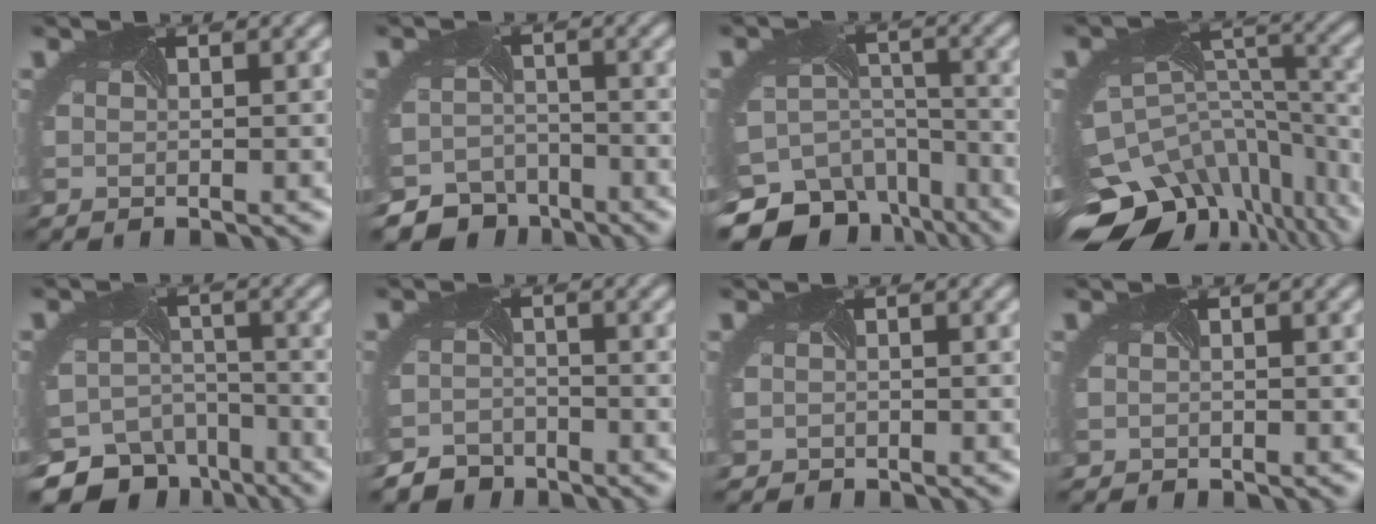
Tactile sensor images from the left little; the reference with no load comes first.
{"total": 6.5, "force": [-5.8, 2.8, -0.2], "torque": [0.008, -0.023, -0.089]}
{"total": 13.7, "force": [-11.1, 7.5, 2.7], "torque": [-0.070, -0.031, -0.142]}
{"total": 14.3, "force": [-10.6, 8.0, 5.4], "torque": [-0.134, -0.025, -0.133]}
{"total": 10.4, "force": [-8.7, 5.4, 1.4], "torque": [-0.022, -0.020, -0.126]}
{"total": 4.3, "force": [-4.1, 1.2, -0.7], "torque": [0.013, -0.024, -0.070]}
{"total": 1.3, "force": [-1.0, 0.7, -0.5], "torque": [0.010, -0.015, -0.018]}
{"total": 1.0, "force": [-0.8, 0.4, -0.5], "torque": [0.008, -0.010, -0.015]}